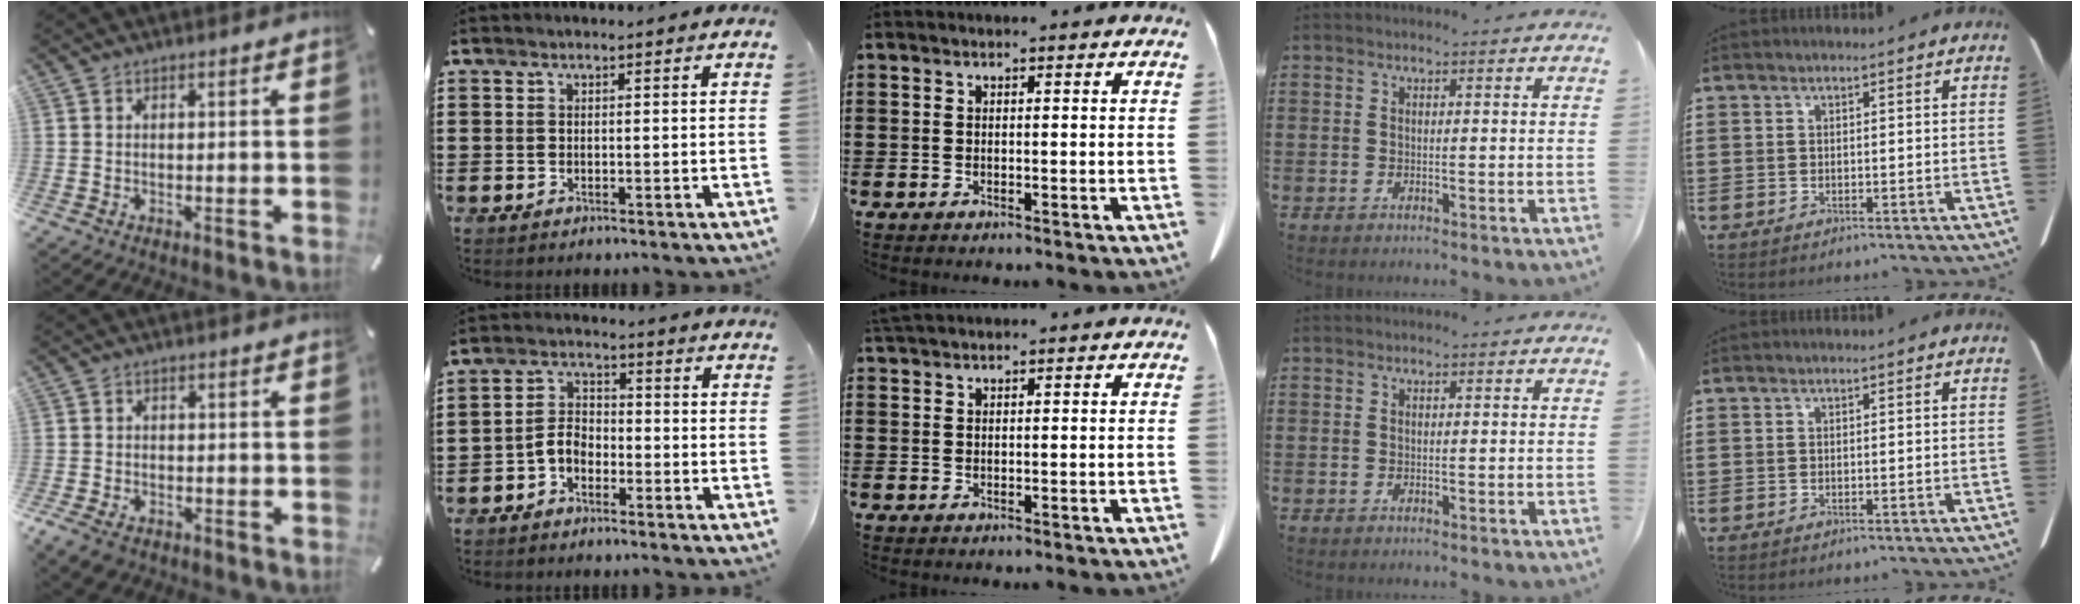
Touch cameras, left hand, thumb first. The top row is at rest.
{"thumb": {"total": 3.6, "force": [-2.3, 2.2, 1.6], "torque": [-0.047, 0.006, -0.048]}, "index": {"total": 3.8, "force": [-2.3, 2.2, 2.1], "torque": [-0.055, 0.006, -0.052]}, "middle": {"total": 1.1, "force": [1.0, 0.1, 0.4], "torque": [-0.010, -0.002, 0.021]}}